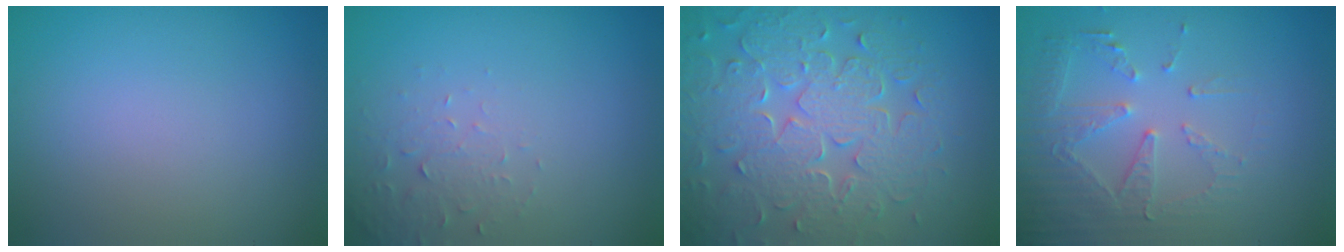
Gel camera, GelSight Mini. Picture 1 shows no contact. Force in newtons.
{"total": 1.9, "press": 1.8, "slide": 0.4}
{"total": 8.4, "press": 6.1, "slide": 5.8}
{"total": 5.3, "press": 3.6, "slide": 3.8}